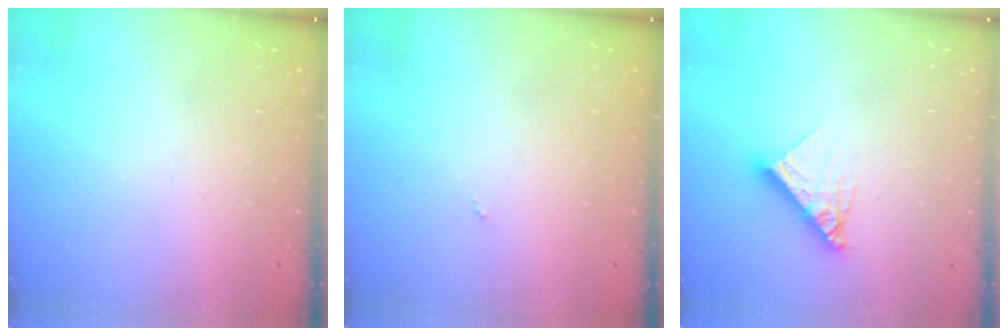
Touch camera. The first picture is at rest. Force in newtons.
{"total": 0.0}
{"total": 10.7, "press": 10.6, "slide": 0.9}